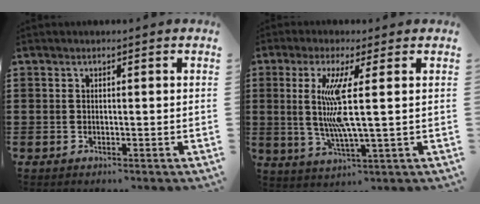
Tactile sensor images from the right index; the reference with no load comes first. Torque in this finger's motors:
{"motor_torque": [0.77, 0.32, 0.51, 0.14]}